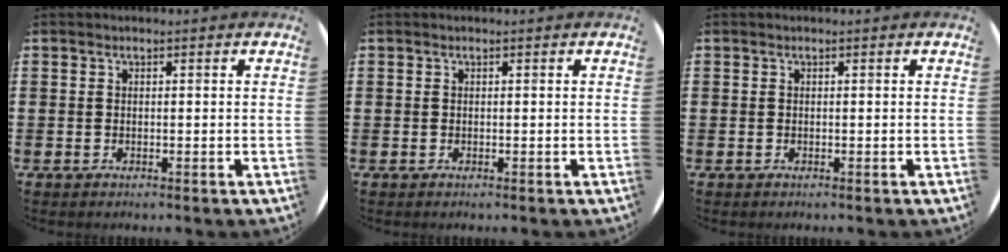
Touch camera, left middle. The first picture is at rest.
{"total": 0.0}
{"total": 0.0}